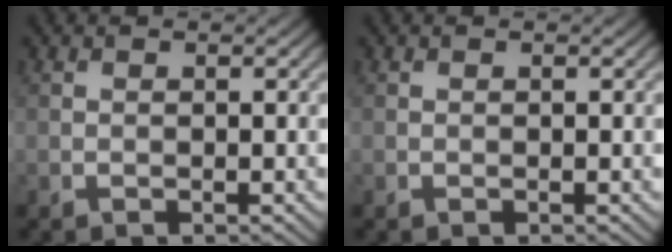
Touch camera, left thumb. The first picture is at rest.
{"total": 0.0}